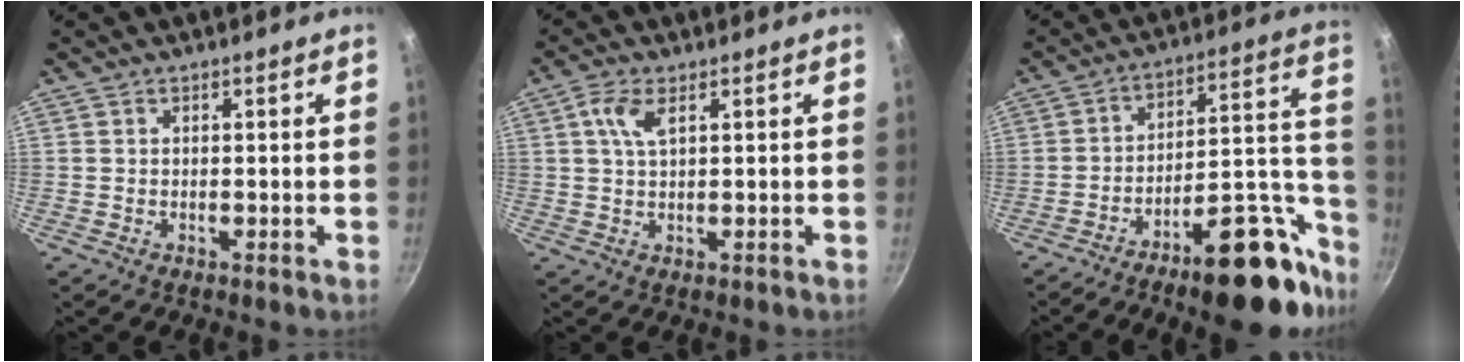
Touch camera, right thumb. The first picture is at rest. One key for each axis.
{"total": 4.2, "fx": 1.5, "fy": 1.7, "fz": 3.5, "tx": -0.072, "ty": 0.003, "tz": 0.030}
{"total": 22.9, "fx": -14.2, "fy": 8.8, "fz": 15.7, "tx": -0.153, "ty": 0.099, "tz": -0.205}